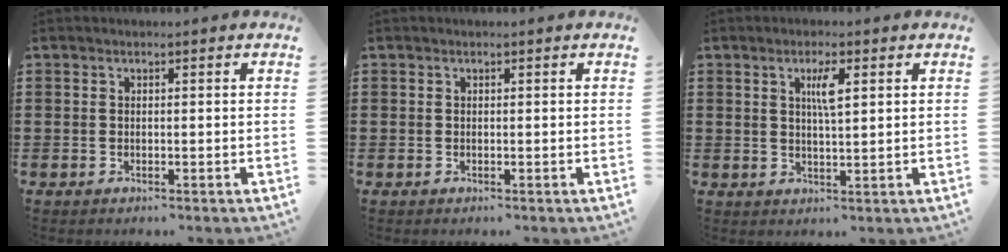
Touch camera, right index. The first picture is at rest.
{"total": 0.0}
{"total": 3.5, "force": [1.2, 0.7, 3.2], "torque": [-0.058, 0.003, 0.015]}